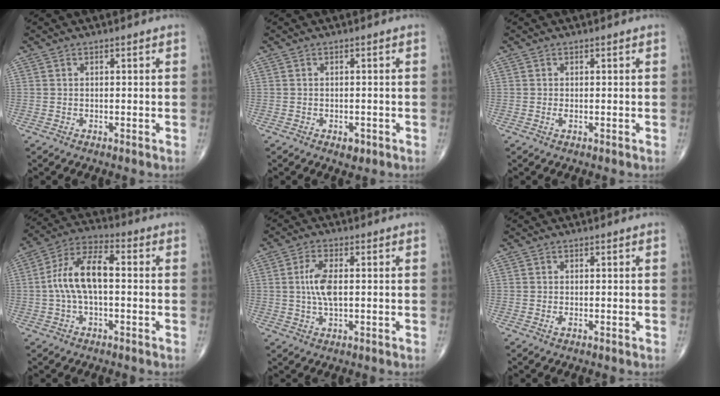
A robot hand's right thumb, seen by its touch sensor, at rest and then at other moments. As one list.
[{"total": 1.9, "force": [-0.9, 1.2, 1.2], "torque": [-0.009, 0.001, -0.009]}, {"total": 0.7, "force": [-0.1, 0.2, 0.6], "torque": [-0.012, -0.002, -0.001]}, {"total": 11.4, "force": [0.0, 5.4, 10.0], "torque": [-0.199, 0.038, -0.006]}, {"total": 6.0, "force": [0.4, 2.5, 5.5], "torque": [-0.120, 0.002, 0.005]}, {"total": 0.6, "force": [-0.2, 0.2, 0.6], "torque": [-0.009, -0.001, -0.002]}]